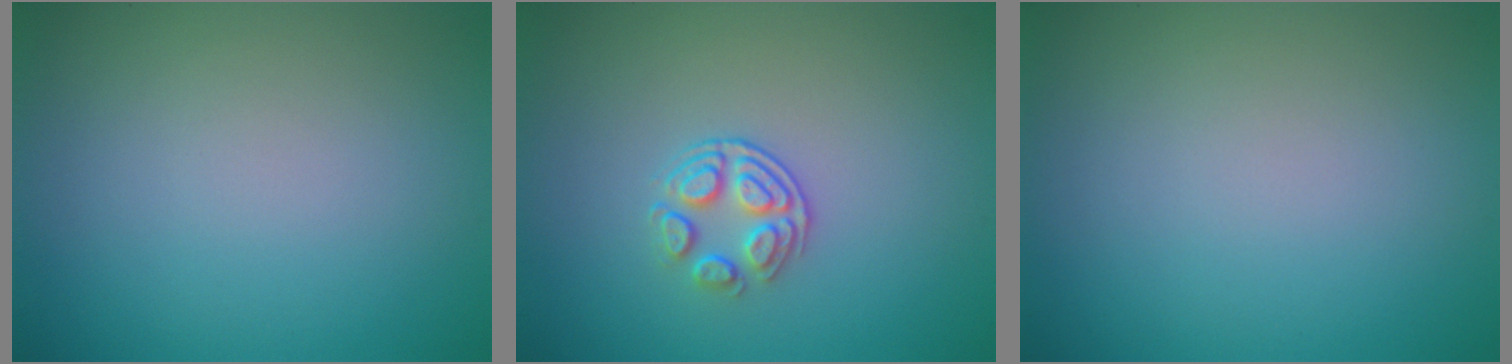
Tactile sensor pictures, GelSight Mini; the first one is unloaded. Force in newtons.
{"total": 2.4, "press": 1.8, "slide": 1.6}
{"total": 0.0}